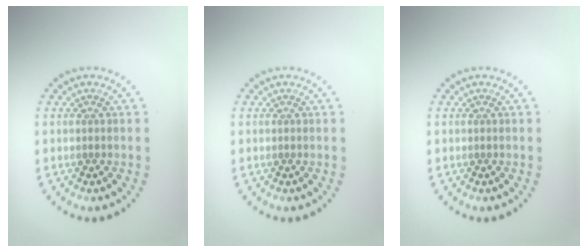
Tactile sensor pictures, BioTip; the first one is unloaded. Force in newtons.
{"total": 0.0}
{"total": 0.0}